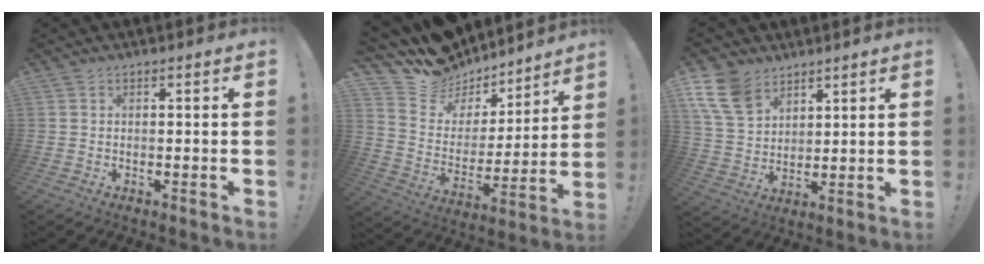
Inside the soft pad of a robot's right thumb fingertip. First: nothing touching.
{"total": 11.2, "force": [9.2, 6.3, 1.0], "torque": [-0.036, -0.085, 0.172]}
{"total": 12.6, "force": [7.8, 8.1, 5.7], "torque": [-0.107, -0.036, 0.159]}